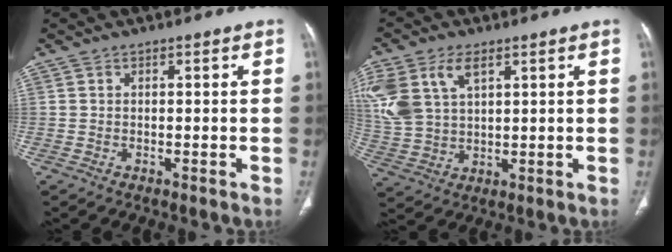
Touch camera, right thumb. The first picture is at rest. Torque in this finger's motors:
{"motor_torque": [1.73, 1.63, 1.26, 0.94, 0.14]}